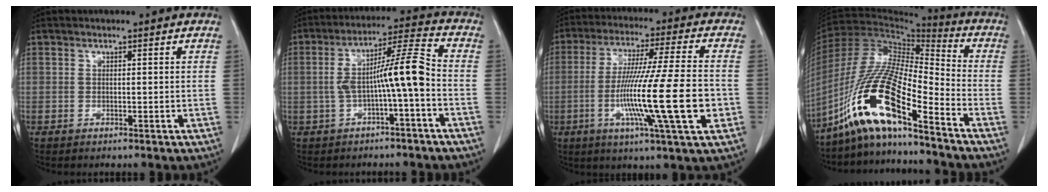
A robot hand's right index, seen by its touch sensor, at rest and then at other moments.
{"total": 9.2, "force": [-1.7, 0.3, 9.1], "torque": [-0.160, 0.033, -0.030]}
{"total": 18.0, "force": [-4.1, -0.3, 17.5], "torque": [-0.301, -0.017, -0.075]}
{"total": 15.7, "force": [-10.4, 1.8, 11.6], "torque": [-0.228, -0.005, -0.196]}